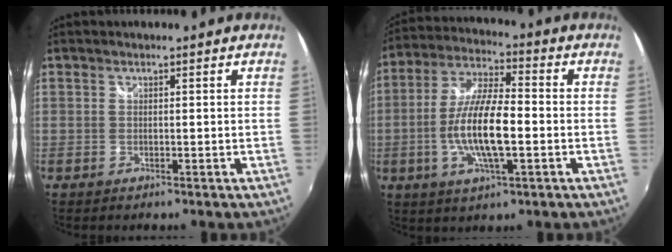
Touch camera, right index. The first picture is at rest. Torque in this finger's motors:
{"motor_torque": [1.24, -0.90, 0.91, 0.21]}